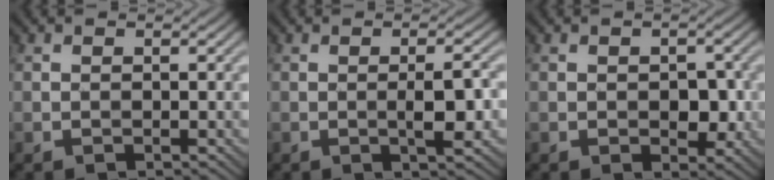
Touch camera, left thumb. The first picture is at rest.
{"total": 3.5, "force": [-0.8, 0.5, 3.3], "torque": [-0.059, 0.004, -0.016]}
{"total": 3.0, "force": [-0.4, 1.9, 2.3], "torque": [-0.038, -0.007, -0.004]}